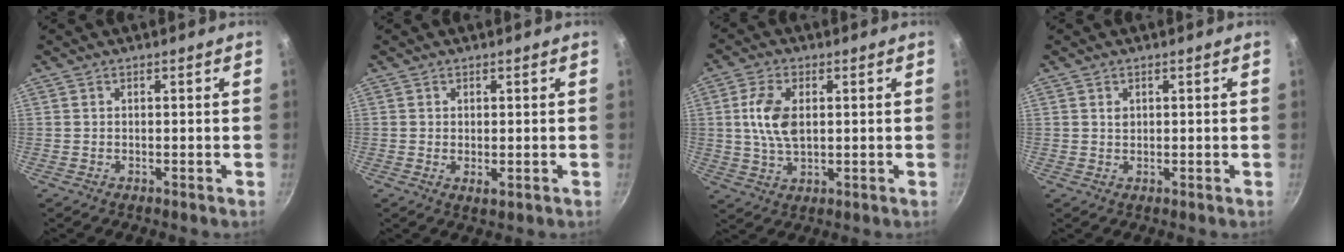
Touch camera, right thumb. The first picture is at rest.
{"total": 1.5, "force": [0.1, 0.8, 1.3], "torque": [-0.022, -0.007, 0.001]}
{"total": 8.4, "force": [1.4, 4.7, 6.8], "torque": [-0.127, 0.000, 0.025]}
{"total": 1.5, "force": [0.6, 1.1, 0.8], "torque": [-0.011, 0.000, 0.011]}